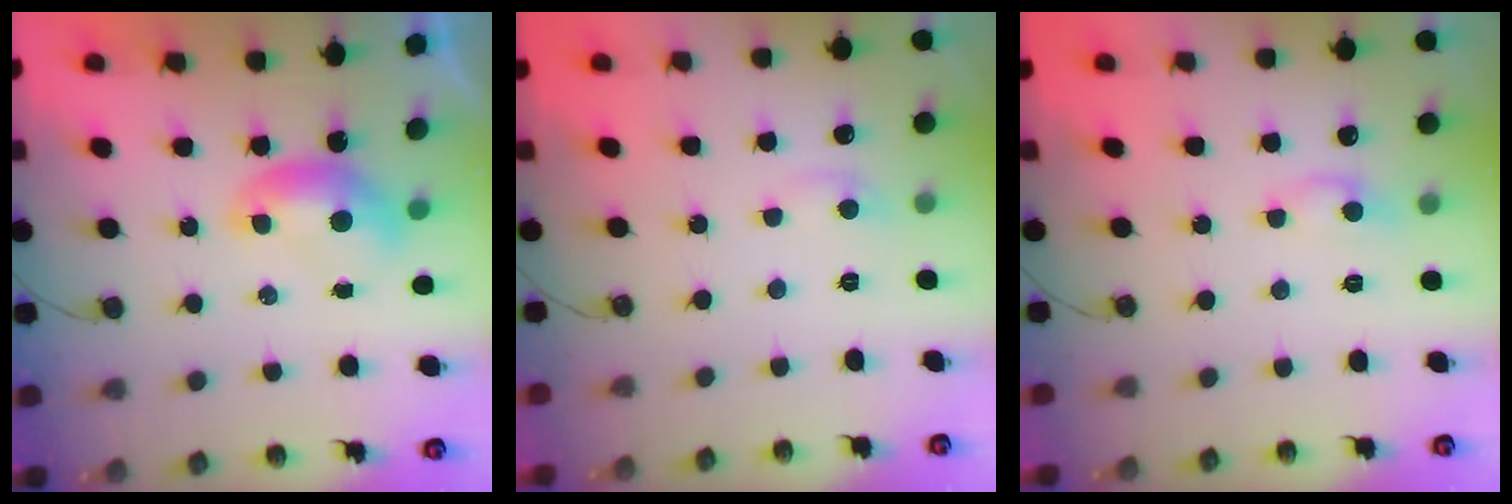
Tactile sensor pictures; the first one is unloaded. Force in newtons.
{"total": 0.8, "press": 0.4, "slide": 0.6}
{"total": 2.7, "press": 2.7, "slide": 0.6}